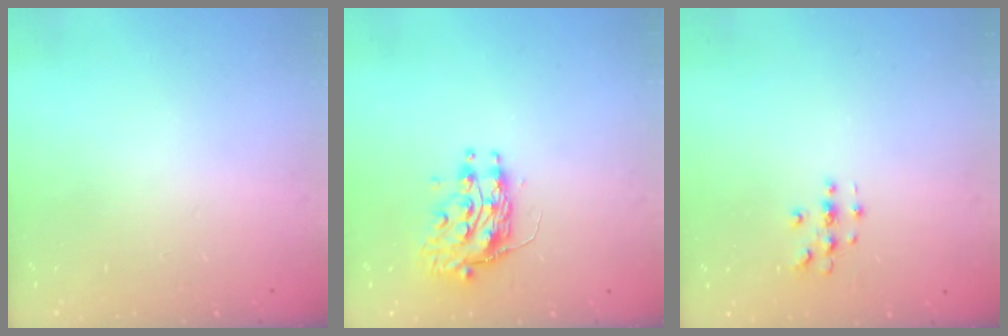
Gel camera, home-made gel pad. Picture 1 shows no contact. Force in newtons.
{"total": 9.6, "press": 9.6, "slide": 0.7}
{"total": 2.9, "press": 2.9, "slide": 0.3}